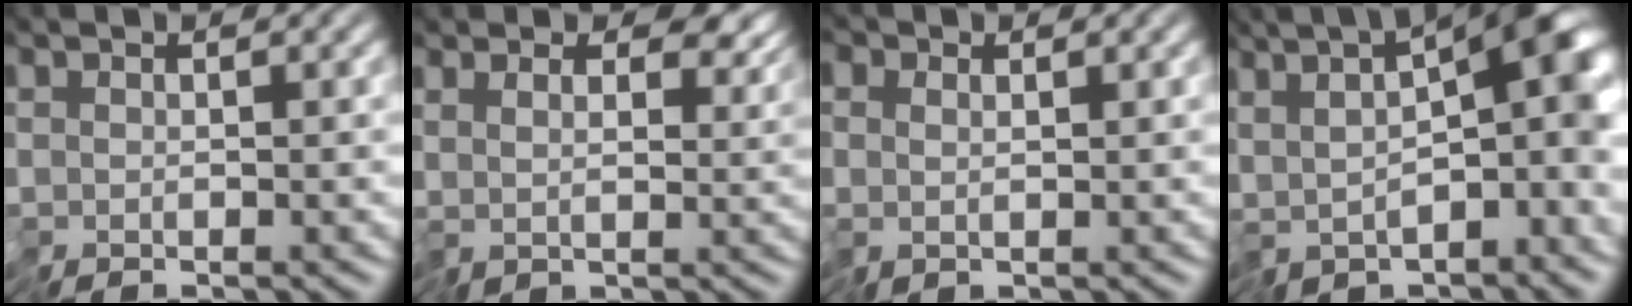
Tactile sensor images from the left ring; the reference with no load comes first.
{"total": 4.8, "force": [3.2, 2.6, 2.6], "torque": [-0.053, 0.006, 0.052]}
{"total": 1.2, "force": [0.5, 1.1, 0.5], "torque": [-0.013, 0.004, 0.009]}
{"total": 12.5, "force": [0.7, 5.4, 11.3], "torque": [-0.169, 0.000, 0.024]}